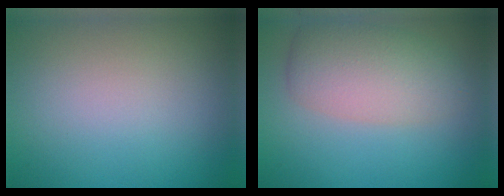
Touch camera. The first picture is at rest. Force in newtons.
{"total": 5.3, "press": 5.3, "slide": 0.3}